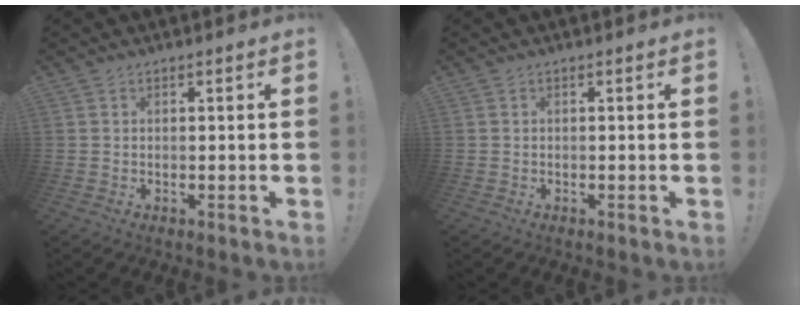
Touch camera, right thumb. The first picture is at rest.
{"total": 0.0}